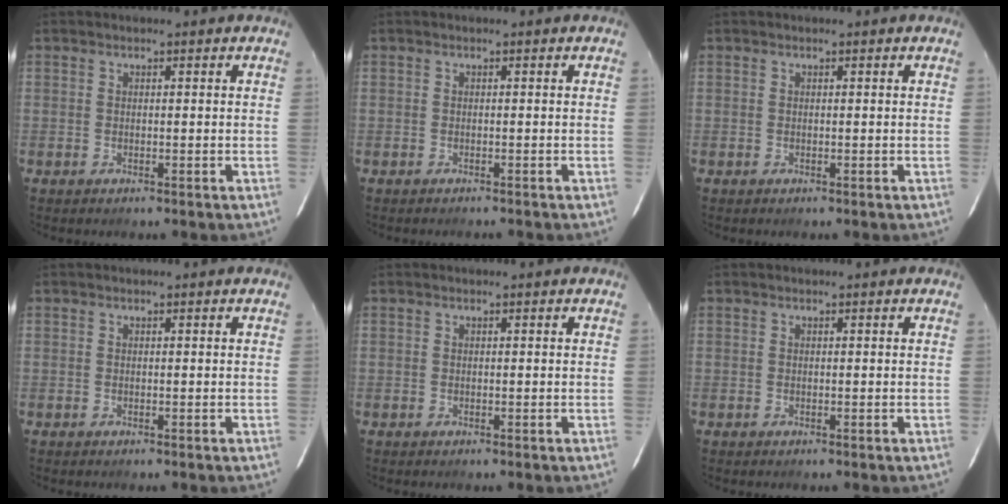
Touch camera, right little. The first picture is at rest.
{"total": 1.0, "force": [-0.9, 0.2, 0.3], "torque": [-0.008, -0.003, -0.012]}
{"total": 0.0}
{"total": 0.0}
{"total": 0.0}
{"total": 0.0}